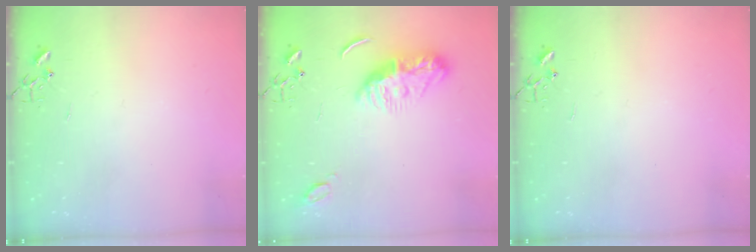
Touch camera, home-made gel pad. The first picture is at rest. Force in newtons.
{"total": 10.4, "press": 10.4, "slide": 0.1}
{"total": 0.0}